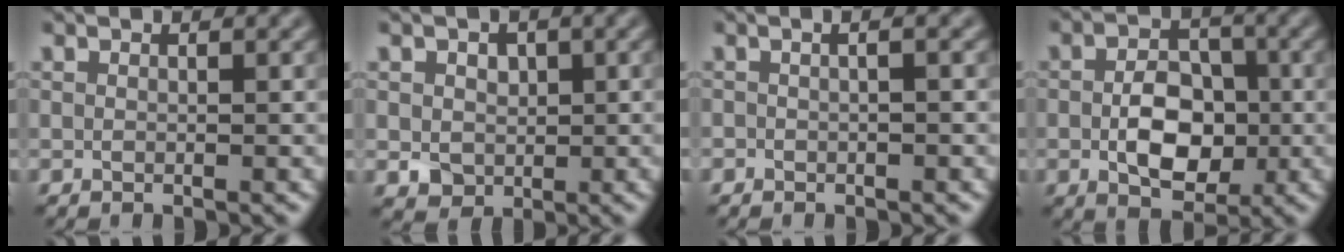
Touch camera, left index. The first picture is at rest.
{"total": 2.7, "force": [0.3, 2.2, 1.5], "torque": [-0.030, -0.005, 0.004]}
{"total": 1.1, "force": [0.0, 0.2, 1.1], "torque": [-0.013, -0.007, -0.003]}
{"total": 5.7, "force": [-0.7, 3.6, 4.3], "torque": [-0.074, -0.005, -0.012]}